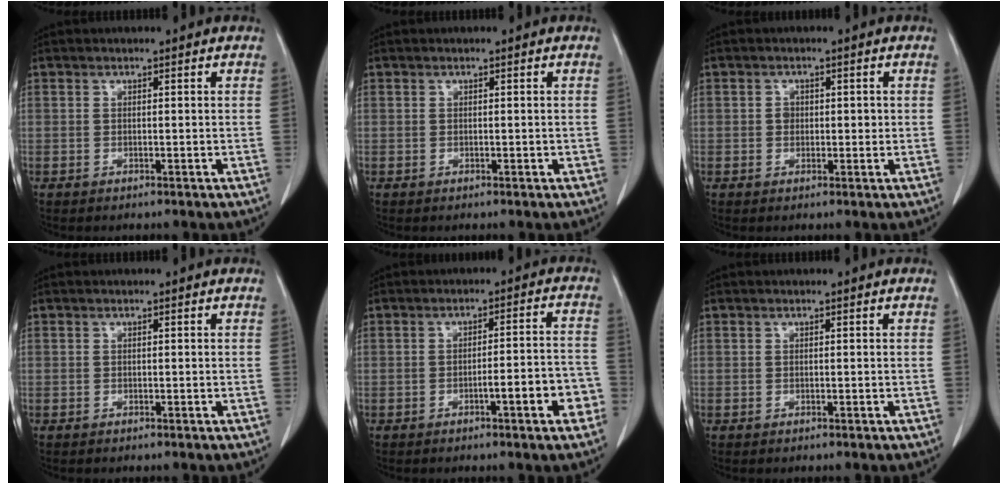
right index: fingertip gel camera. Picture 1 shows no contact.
{"total": 0.5, "force": [-0.1, 0.4, 0.4], "torque": [-0.004, 0.006, 0.001]}
{"total": 2.0, "force": [0.1, 1.6, 1.2], "torque": [-0.016, 0.004, 0.001]}
{"total": 0.0}
{"total": 6.8, "force": [-3.1, 0.8, 6.0], "torque": [-0.075, 0.018, -0.038]}
{"total": 0.0}